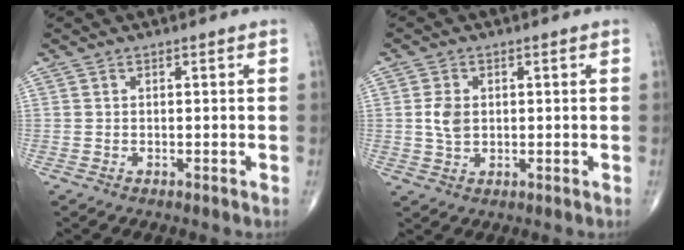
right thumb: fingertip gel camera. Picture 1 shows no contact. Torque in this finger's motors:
{"motor_torque": [-0.08, 0.07, 0.24, -0.12, 0.01]}